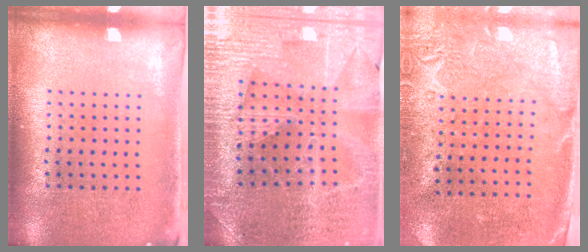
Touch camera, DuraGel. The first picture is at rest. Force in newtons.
{"total": 3.2, "press": 3.2, "slide": 0.5}
{"total": 2.7, "press": 2.3, "slide": 1.5}